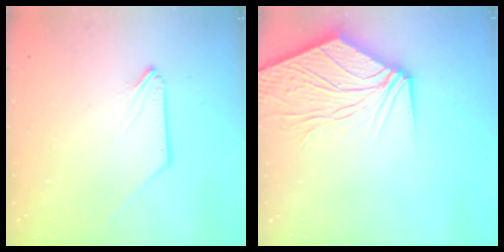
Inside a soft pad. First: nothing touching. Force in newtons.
{"total": 11.8, "press": 11.6, "slide": 1.7}